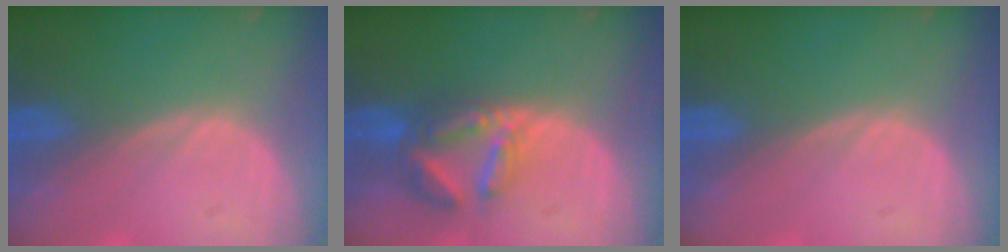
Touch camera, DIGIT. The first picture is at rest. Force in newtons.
{"total": 7.2, "press": 6.3, "slide": 3.5}
{"total": 0.0}